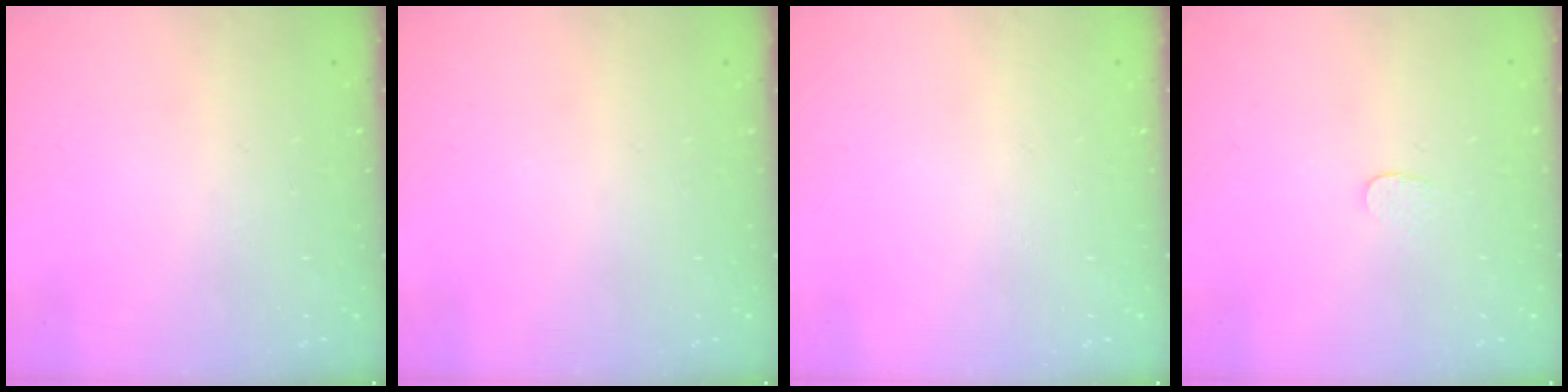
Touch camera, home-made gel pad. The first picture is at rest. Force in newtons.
{"total": 0.0}
{"total": 0.0}
{"total": 3.0, "press": 3.0, "slide": 0.2}